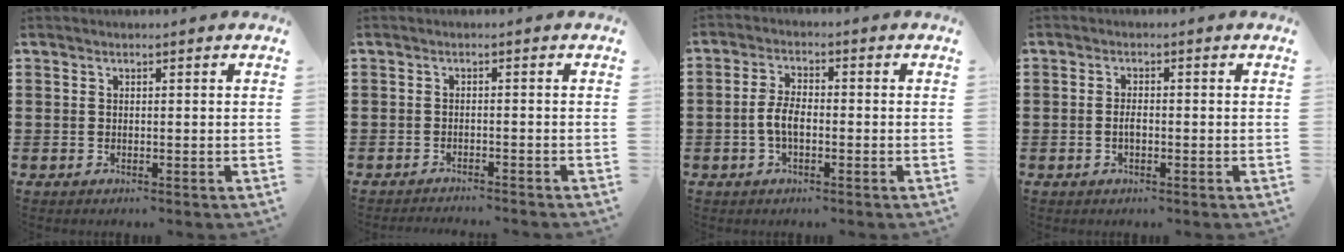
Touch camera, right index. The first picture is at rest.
{"total": 1.6, "force": [-1.6, -0.2, 0.0], "torque": [-0.003, 0.002, -0.032]}
{"total": 4.2, "force": [-1.1, 2.0, 3.5], "torque": [-0.085, 0.000, -0.027]}
{"total": 1.9, "force": [-0.4, 0.8, 1.7], "torque": [-0.033, 0.002, -0.008]}